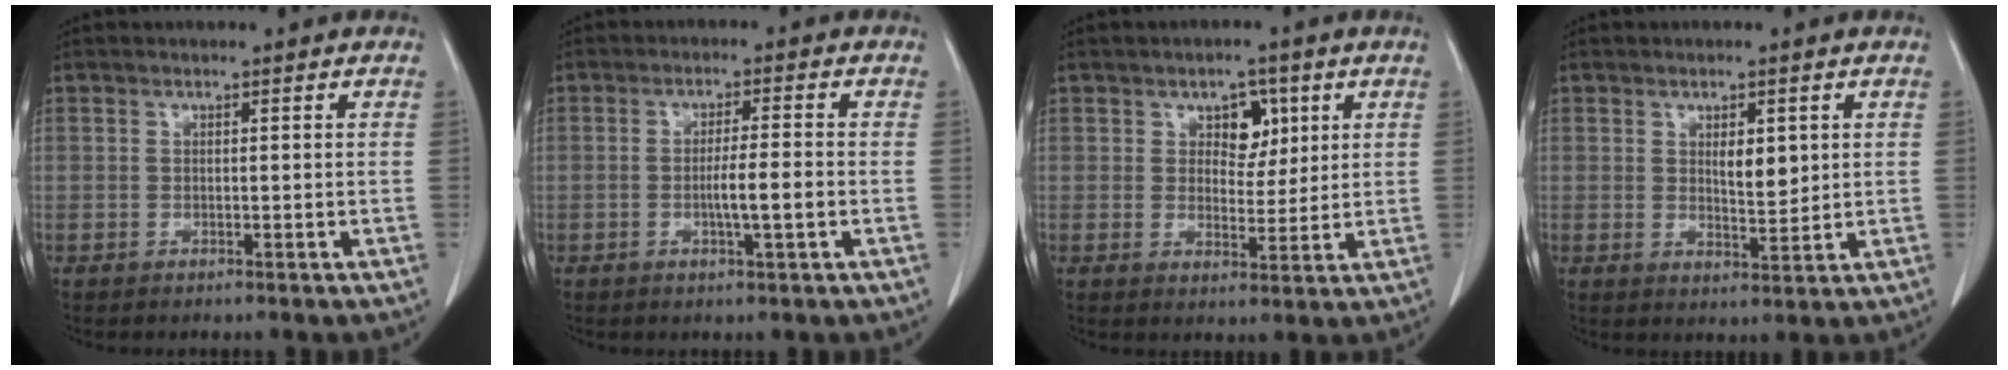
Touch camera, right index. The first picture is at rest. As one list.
[{"total": 4.4, "force": [-0.9, 0.1, 4.3], "torque": [-0.072, -0.002, -0.014]}, {"total": 5.1, "force": [2.1, 3.2, 3.3], "torque": [-0.042, 0.007, 0.032]}, {"total": 4.0, "force": [1.2, 1.6, 3.5], "torque": [-0.058, -0.007, 0.021]}]